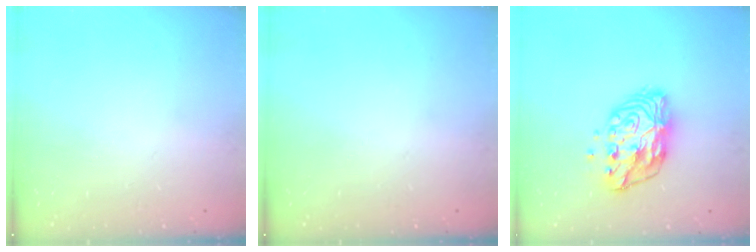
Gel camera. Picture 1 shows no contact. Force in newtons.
{"total": 0.0}
{"total": 13.2, "press": 13.2, "slide": 0.9}